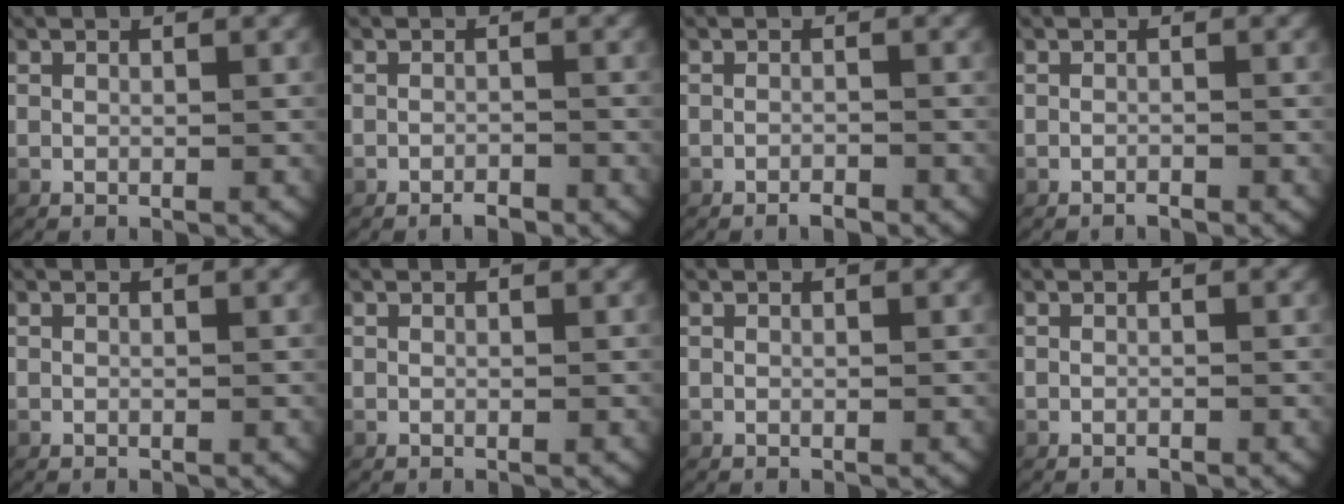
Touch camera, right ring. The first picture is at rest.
{"total": 1.6, "force": [-1.5, 0.4, 0.4], "torque": [-0.004, -0.005, -0.023]}
{"total": 1.3, "force": [-1.2, 0.2, 0.3], "torque": [-0.003, -0.005, -0.020]}
{"total": 0.8, "force": [-0.8, 0.0, 0.0], "torque": [-0.003, -0.006, -0.012]}
{"total": 0.0}
{"total": 0.0}
{"total": 0.0}
{"total": 0.5, "force": [-0.5, 0.0, 0.0], "torque": [-0.004, -0.006, -0.006]}